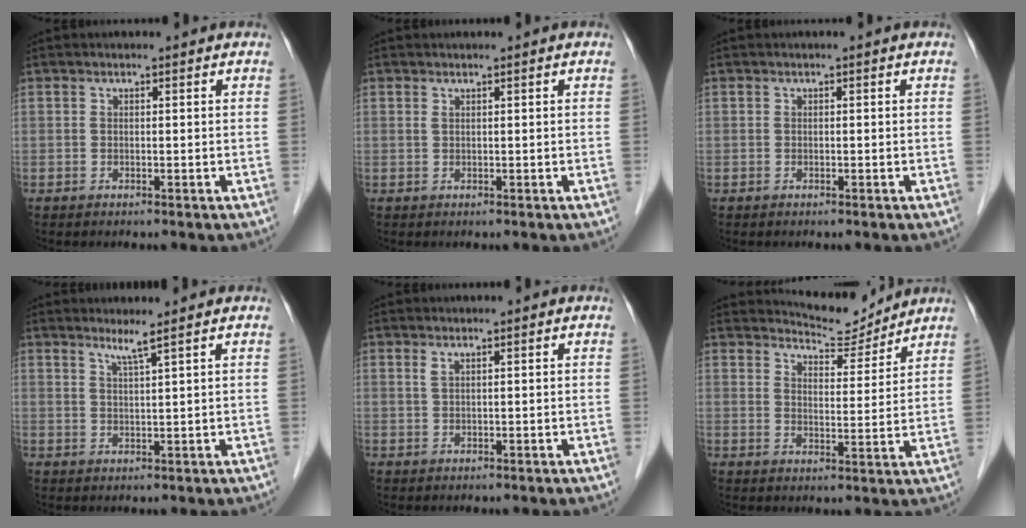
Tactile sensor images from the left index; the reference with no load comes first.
{"total": 0.6, "force": [0.5, 0.0, 0.3], "torque": [-0.013, -0.002, 0.012]}
{"total": 0.0}
{"total": 2.2, "force": [1.6, -0.8, 1.2], "torque": [-0.031, -0.009, 0.036]}
{"total": 1.0, "force": [0.6, 0.1, 0.7], "torque": [-0.019, 0.001, 0.015]}
{"total": 6.6, "force": [6.5, 0.8, -0.1], "torque": [-0.007, -0.011, 0.098]}